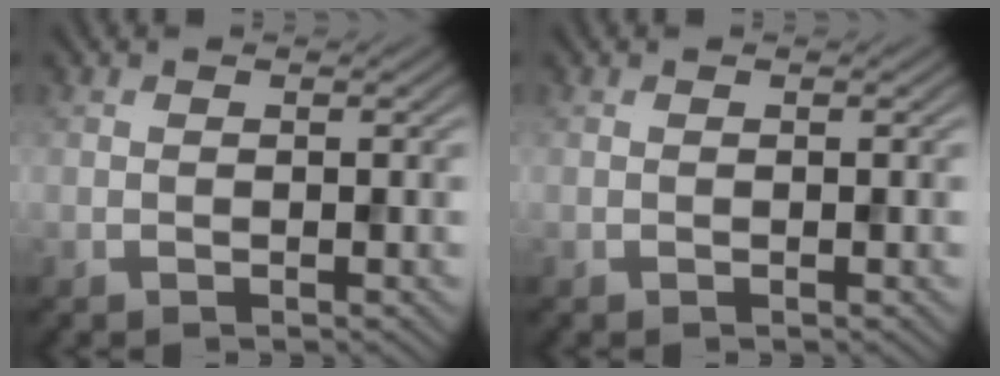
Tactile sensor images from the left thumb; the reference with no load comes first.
{"total": 0.0}